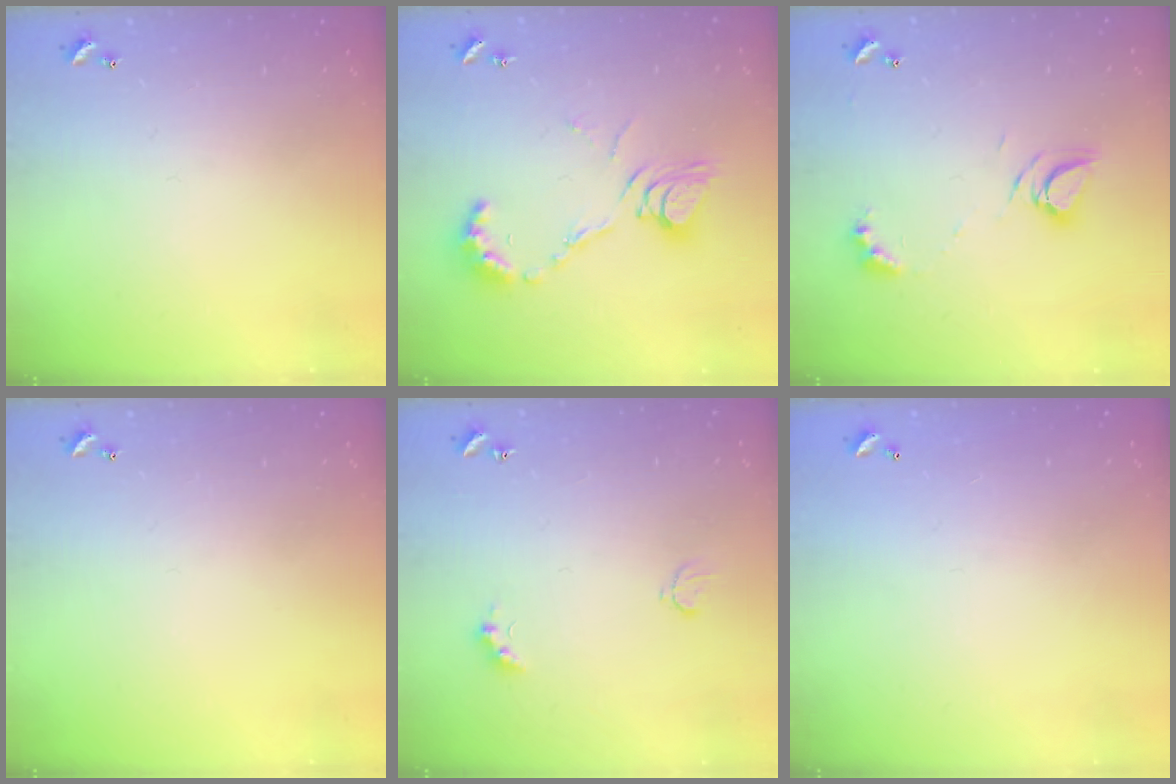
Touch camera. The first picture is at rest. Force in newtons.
{"total": 11.6, "press": 11.6, "slide": 0.7}
{"total": 7.0, "press": 7.0, "slide": 0.8}
{"total": 0.0}
{"total": 3.5, "press": 3.4, "slide": 0.8}
{"total": 2.9, "press": 2.9, "slide": 0.1}